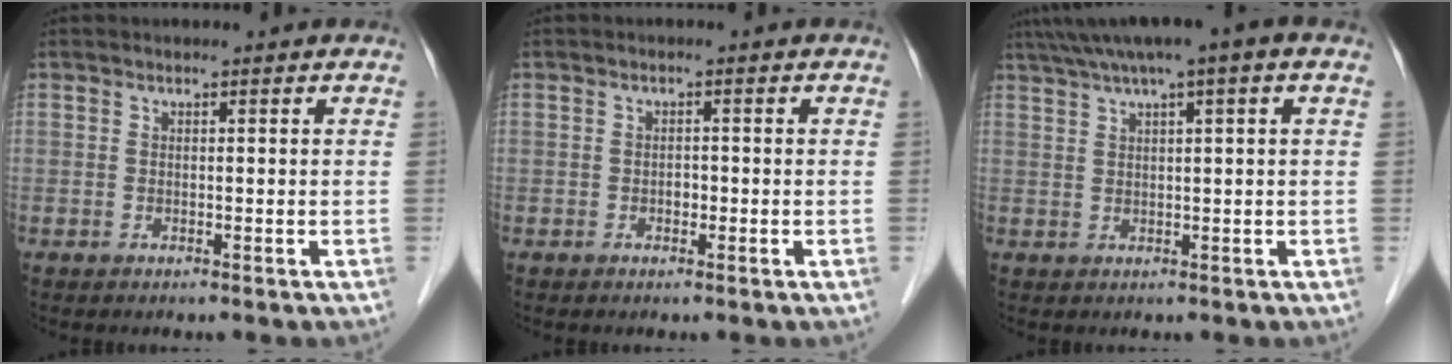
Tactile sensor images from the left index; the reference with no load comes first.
{"total": 1.0, "force": [-0.5, 0.7, 0.6], "torque": [-0.010, 0.003, -0.008]}
{"total": 8.2, "force": [5.0, 0.2, 6.6], "torque": [-0.109, 0.041, 0.080]}